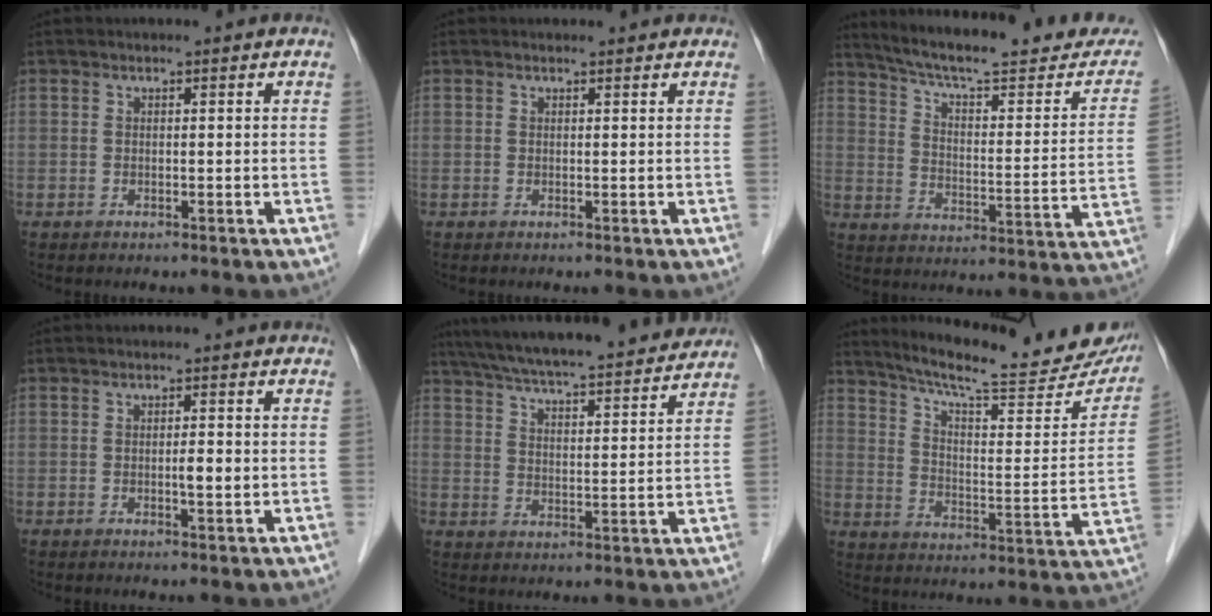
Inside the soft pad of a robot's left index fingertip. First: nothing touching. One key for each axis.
{"total": 1.6, "fx": 1.5, "fy": 0.4, "fz": 0.2, "tx": -0.014, "ty": 0.009, "tz": 0.015}
{"total": 23.8, "fx": 21.3, "fy": 3.2, "fz": 10.2, "tx": -0.146, "ty": -0.041, "tz": 0.280}
{"total": 1.9, "fx": -0.2, "fy": 0.4, "fz": 1.9, "tx": -0.033, "ty": 0.000, "tz": -0.003}
{"total": 23.3, "fx": 21.0, "fy": 2.2, "fz": 9.9, "tx": -0.166, "ty": 0.013, "tz": 0.292}
{"total": 23.5, "fx": 21.0, "fy": 3.4, "fz": 10.1, "tx": -0.148, "ty": -0.045, "tz": 0.274}